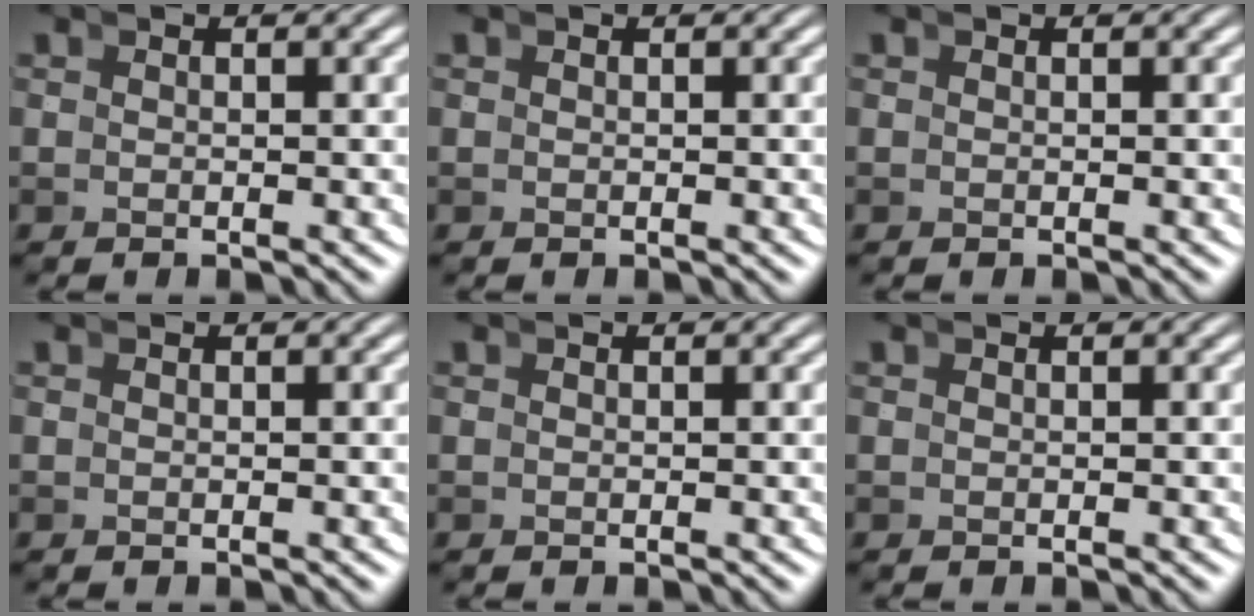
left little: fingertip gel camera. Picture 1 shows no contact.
{"total": 0.0}
{"total": 0.0}
{"total": 0.0}
{"total": 0.0}
{"total": 0.0}